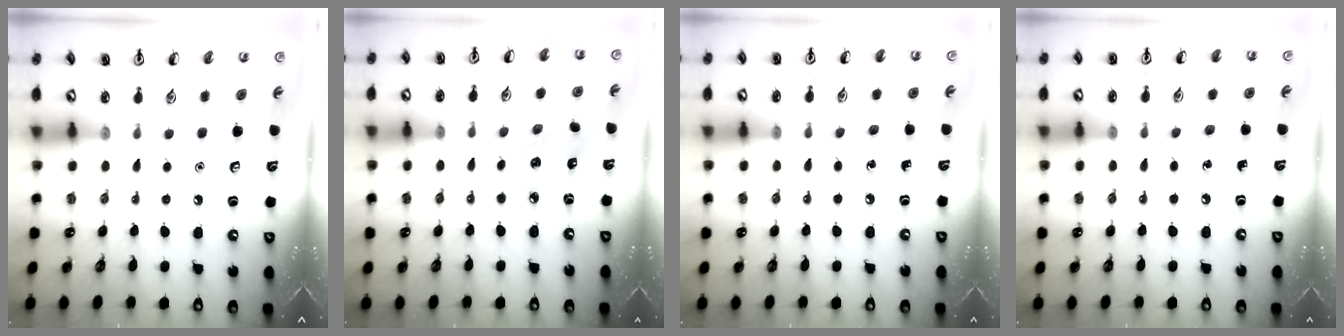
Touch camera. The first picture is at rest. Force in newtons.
{"total": 6.5, "press": 6.4, "slide": 1.3}
{"total": 4.9, "press": 4.6, "slide": 1.7}
{"total": 4.9, "press": 4.6, "slide": 1.7}